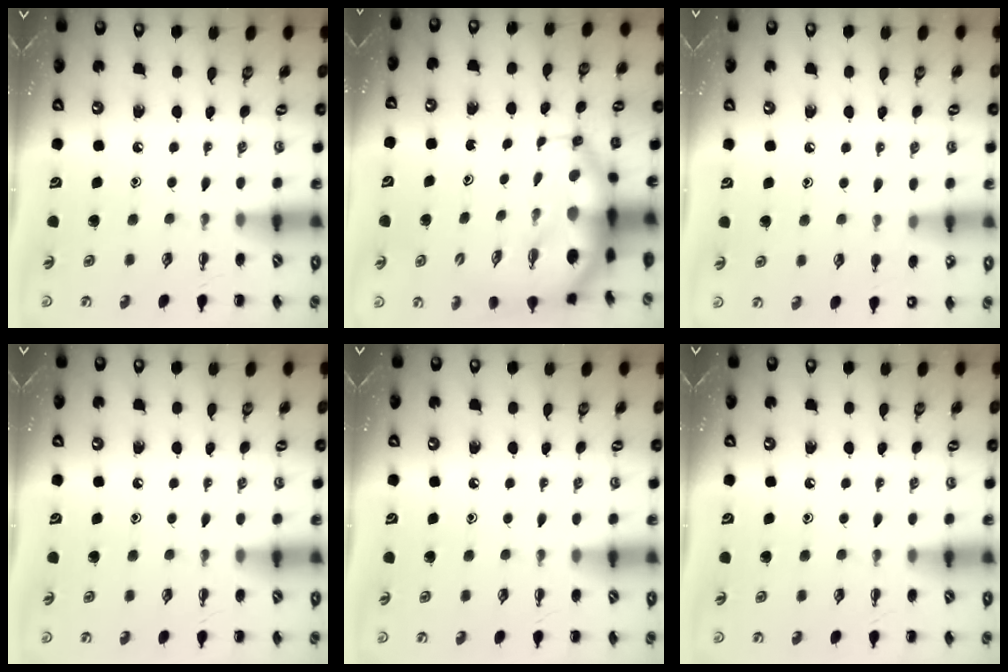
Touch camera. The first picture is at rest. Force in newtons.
{"total": 8.2, "press": 7.9, "slide": 2.0}
{"total": 7.0, "press": 6.7, "slide": 2.0}
{"total": 0.0}
{"total": 0.0}
{"total": 0.0}